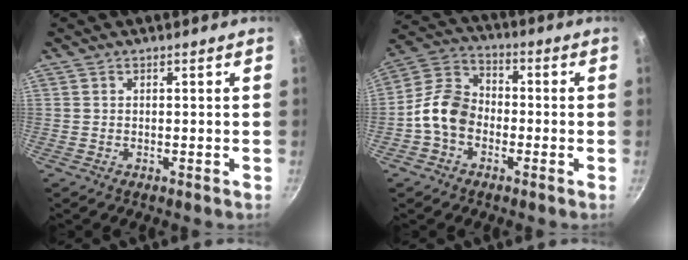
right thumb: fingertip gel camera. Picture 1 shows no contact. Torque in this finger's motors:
{"motor_torque": [1.44, 1.77, 0.82, -1.03, 0.34]}